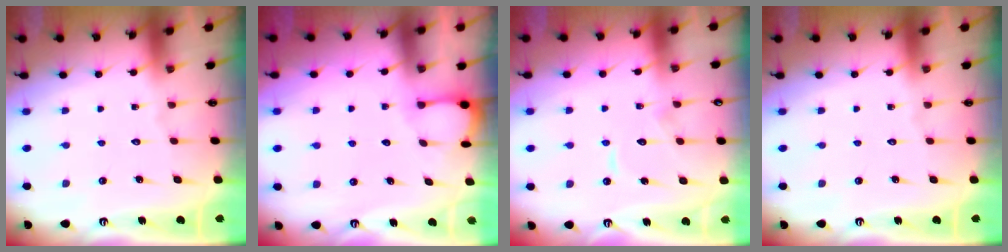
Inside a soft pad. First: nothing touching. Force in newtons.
{"total": 2.1, "press": 2.1, "slide": 0.2}
{"total": 7.4, "press": 7.4, "slide": 0.7}
{"total": 0.0}